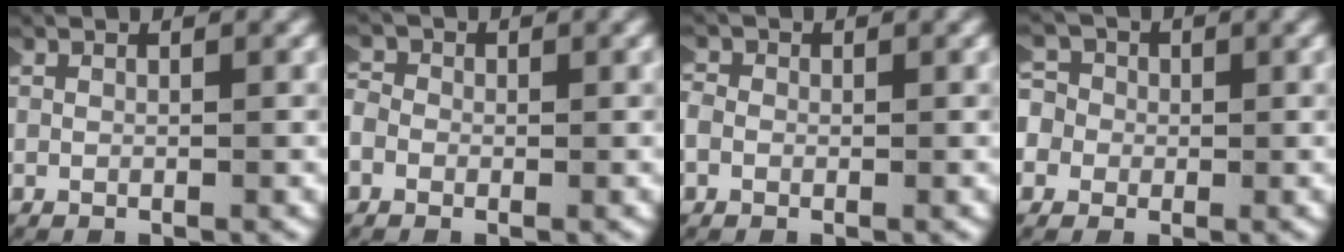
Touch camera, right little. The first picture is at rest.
{"total": 3.1, "force": [0.0, 2.8, 1.3], "torque": [-0.037, 0.002, -0.010]}
{"total": 2.6, "force": [0.2, 2.3, 1.1], "torque": [-0.032, 0.004, -0.005]}
{"total": 6.5, "force": [0.2, 6.1, 2.5], "torque": [-0.076, -0.002, -0.012]}